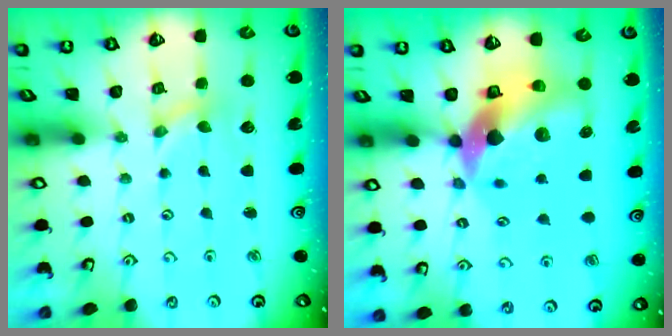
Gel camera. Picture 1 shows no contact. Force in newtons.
{"total": 15.8, "press": 15.7, "slide": 2.1}